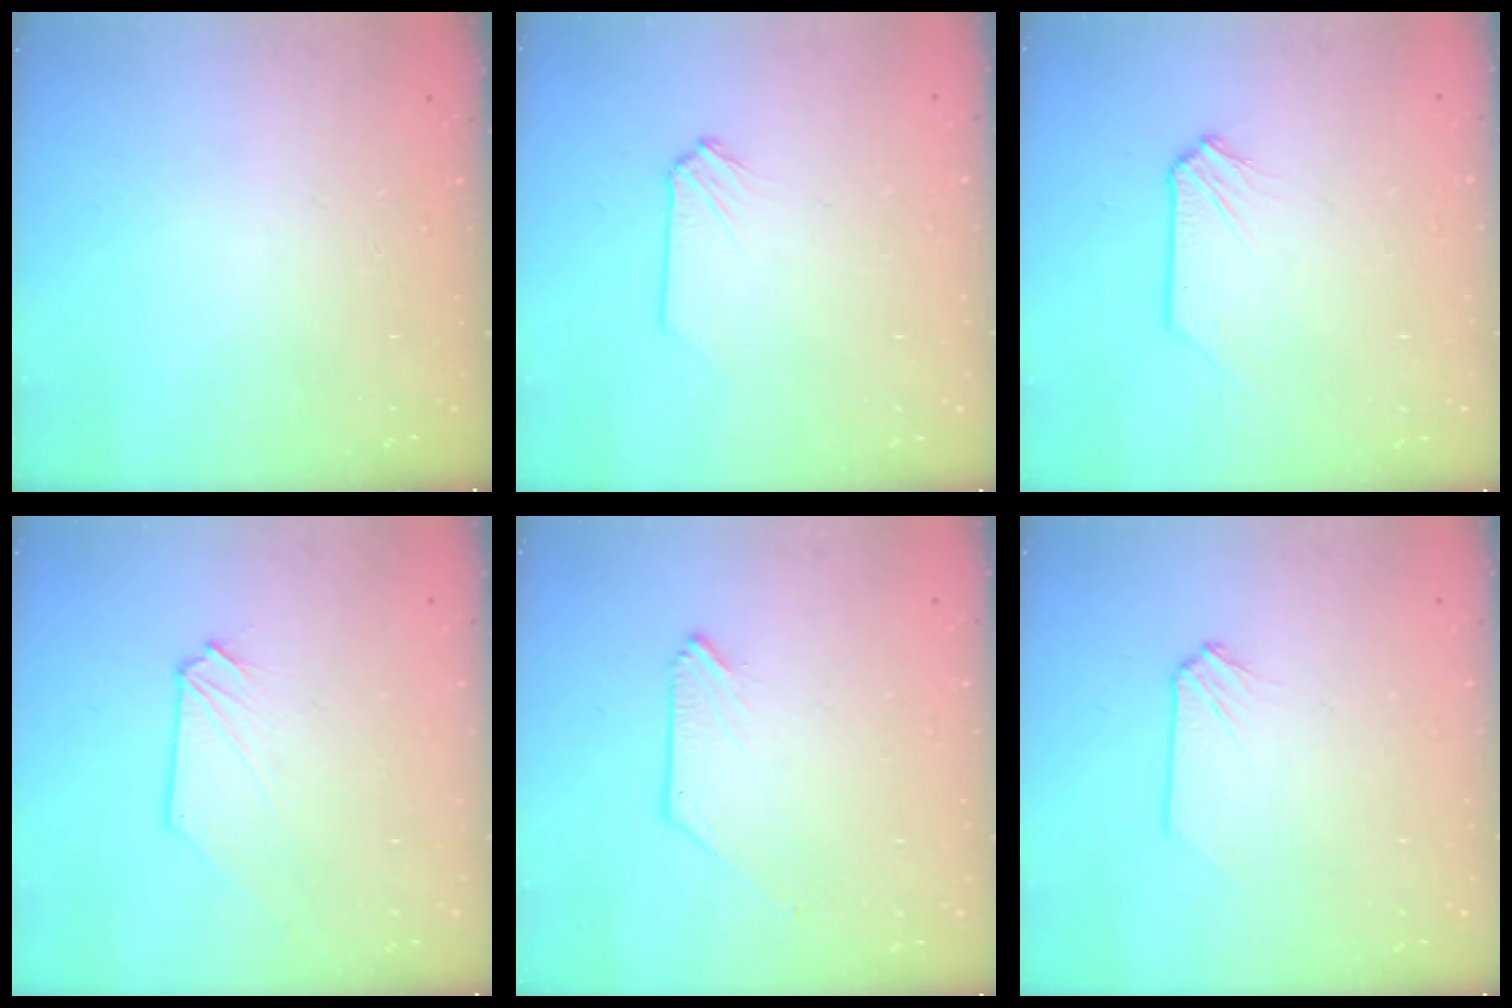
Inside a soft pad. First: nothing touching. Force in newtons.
{"total": 0.0}
{"total": 0.0}
{"total": 0.0}
{"total": 0.0}
{"total": 0.0}